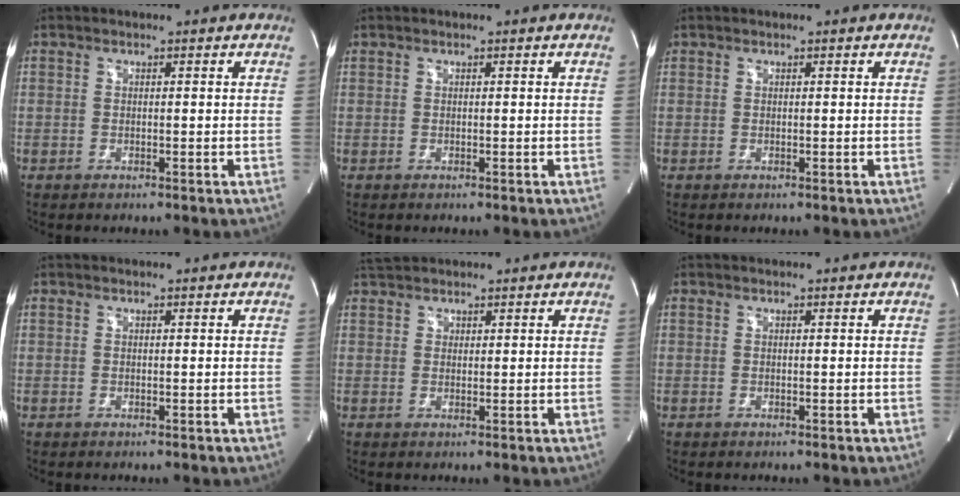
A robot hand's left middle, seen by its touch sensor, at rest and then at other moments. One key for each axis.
{"total": 0.0}
{"total": 0.0}
{"total": 0.0}
{"total": 2.7, "fx": 2.3, "fy": 1.3, "fz": 0.5, "tx": -0.012, "ty": 0.014, "tz": 0.042}
{"total": 0.0}